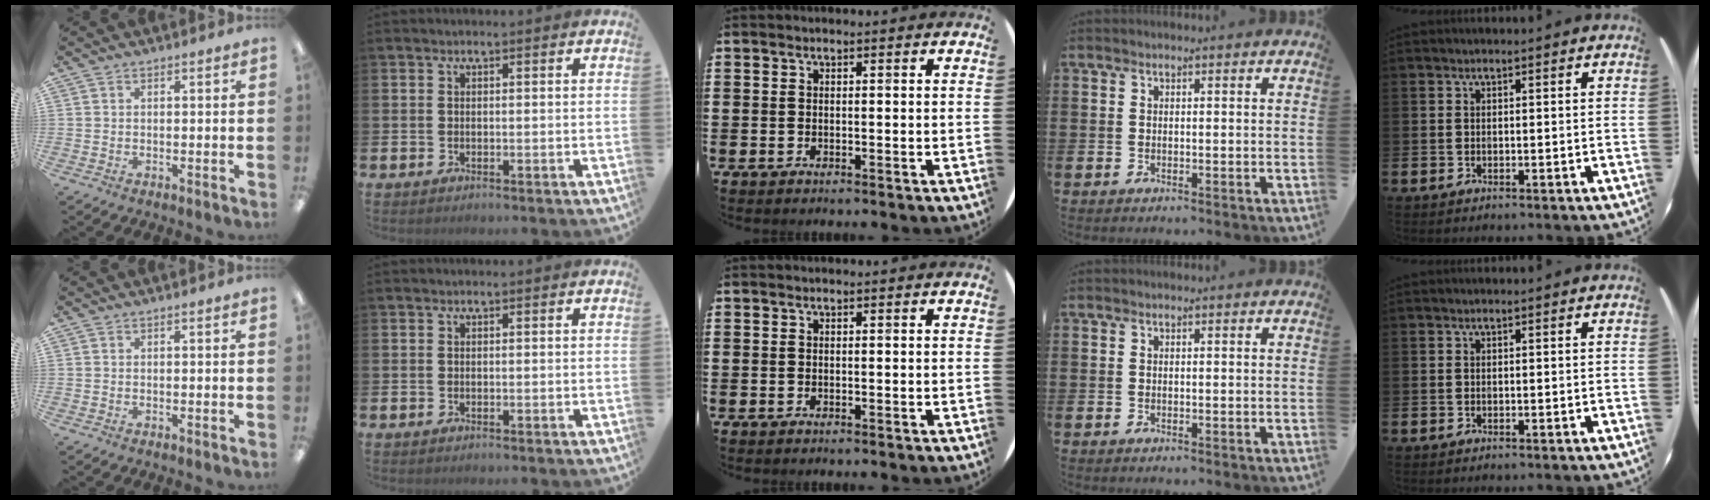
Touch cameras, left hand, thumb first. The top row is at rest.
{}